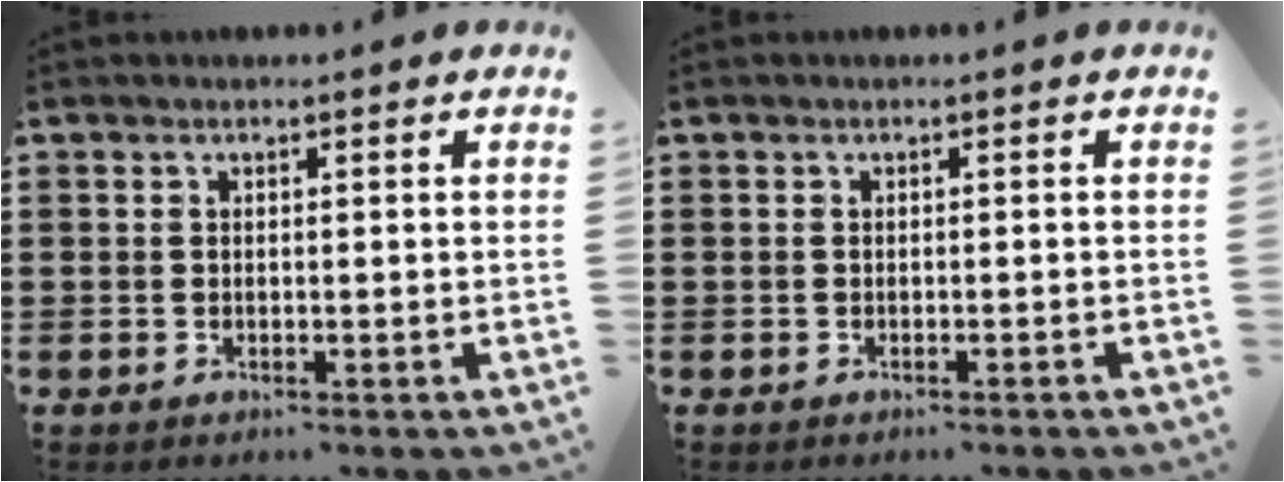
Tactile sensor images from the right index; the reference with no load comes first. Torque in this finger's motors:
{"motor_torque": [0.02, -0.05, -0.01, -0.01]}